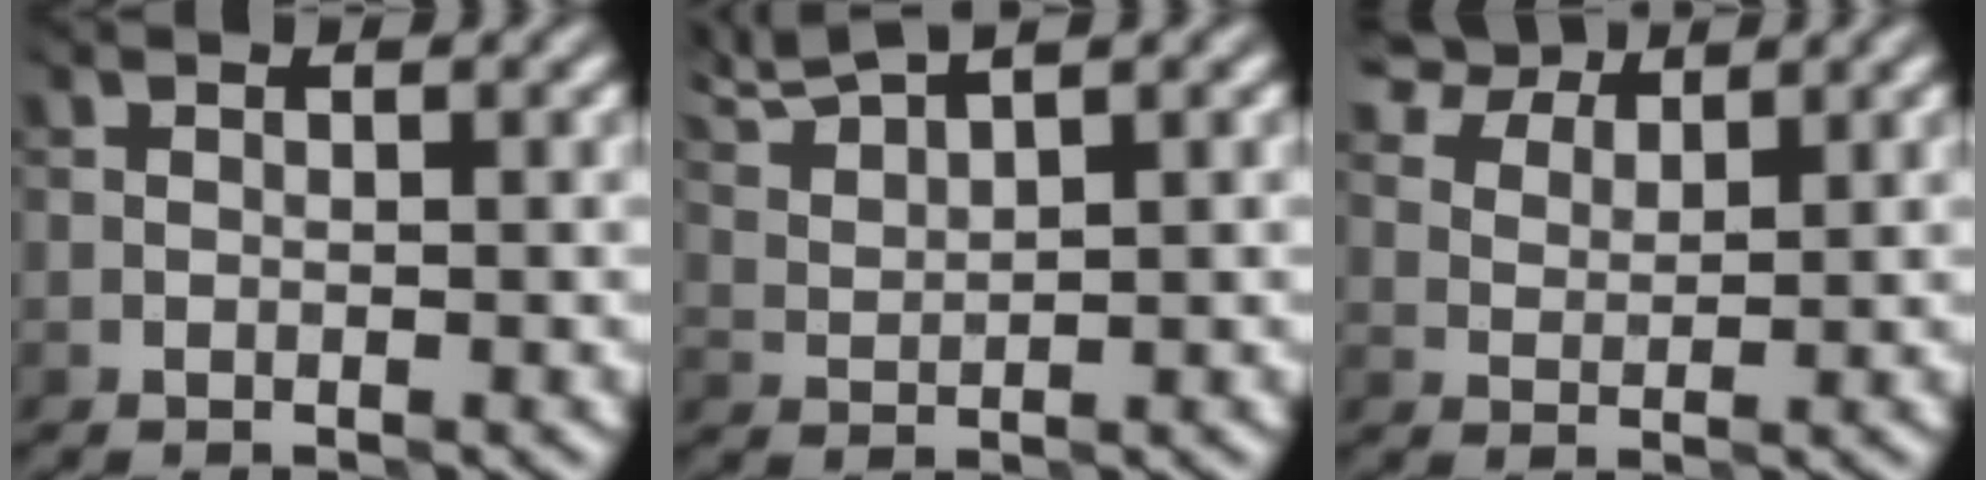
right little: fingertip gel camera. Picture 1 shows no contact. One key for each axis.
{"total": 3.7, "fx": 3.5, "fy": -0.1, "fz": 1.4, "tx": -0.046, "ty": 0.013, "tz": 0.078}
{"total": 6.7, "fx": 5.7, "fy": 2.6, "fz": 2.3, "tx": -0.071, "ty": 0.002, "tz": 0.111}